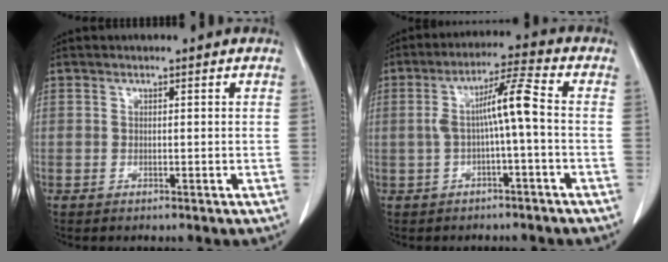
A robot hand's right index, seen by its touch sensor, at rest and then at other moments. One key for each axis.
{"total": 6.8, "fx": -0.5, "fy": 0.0, "fz": 6.8, "tx": -0.124, "ty": 0.025, "tz": -0.006}